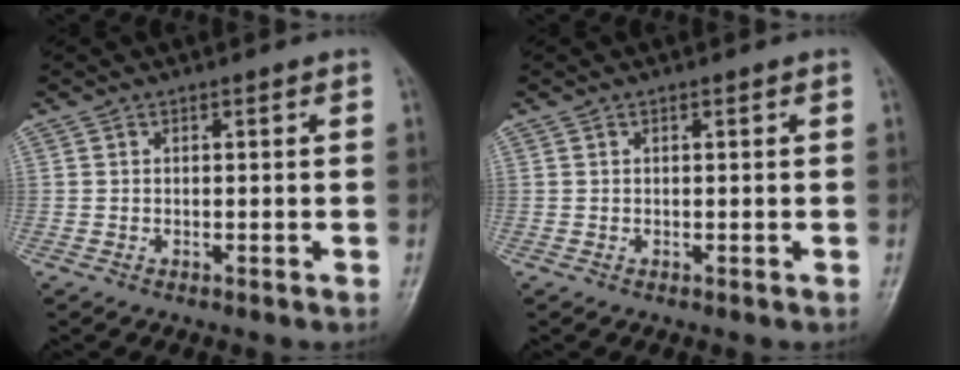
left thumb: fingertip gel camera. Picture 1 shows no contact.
{"total": 0.0}